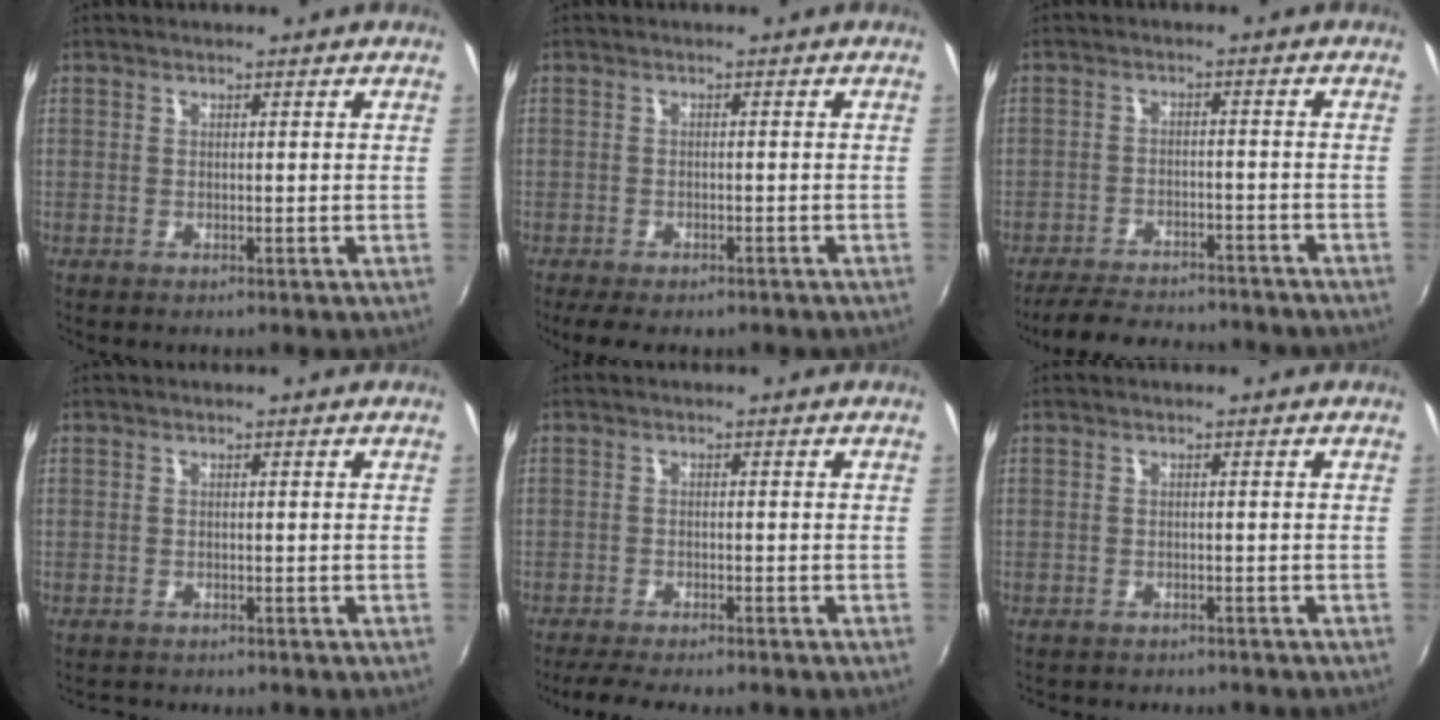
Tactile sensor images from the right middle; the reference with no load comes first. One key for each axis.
{"total": 6.4, "fx": -4.9, "fy": 2.2, "fz": 3.4, "tx": -0.083, "ty": -0.026, "tz": -0.073}
{"total": 15.3, "fx": -13.5, "fy": 3.9, "fz": 6.1, "tx": -0.129, "ty": -0.011, "tz": -0.186}
{"total": 1.3, "fx": -1.2, "fy": 0.3, "fz": 0.1, "tx": -0.007, "ty": -0.003, "tz": -0.017}
{"total": 5.9, "fx": -5.1, "fy": 0.3, "fz": 2.8, "tx": -0.068, "ty": -0.016, "tz": -0.082}
{"total": 2.9, "fx": -2.7, "fy": 0.9, "fz": 0.7, "tx": -0.020, "ty": -0.011, "tz": -0.037}